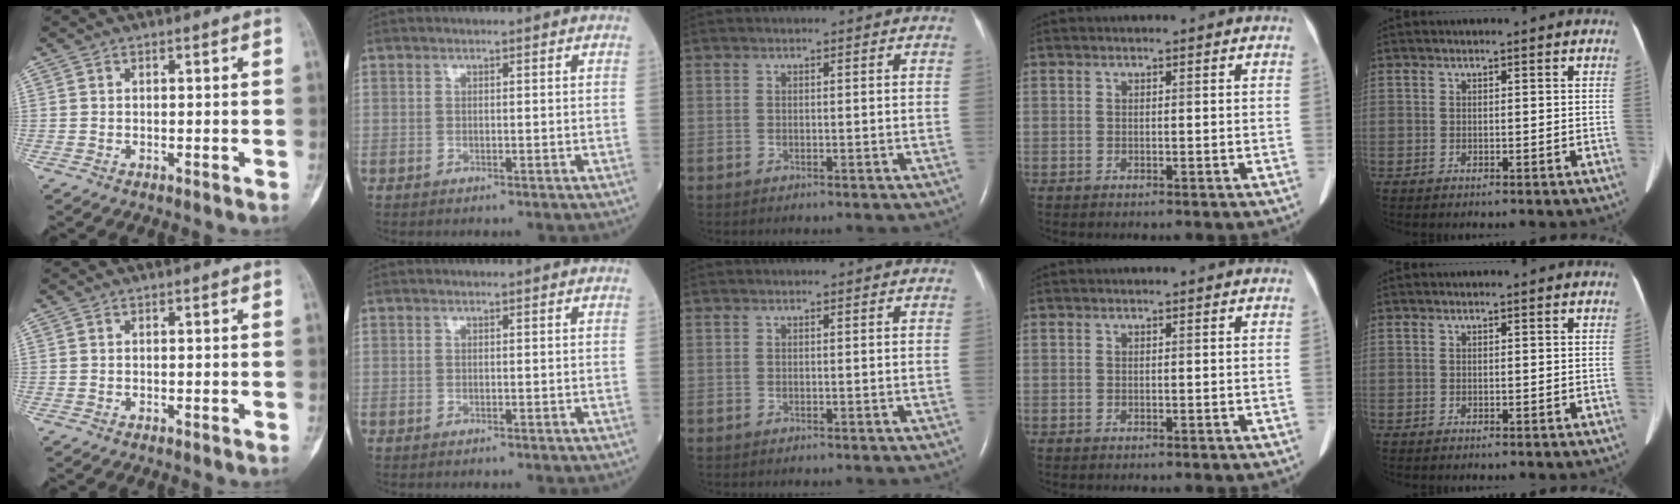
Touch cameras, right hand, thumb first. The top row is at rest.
{}